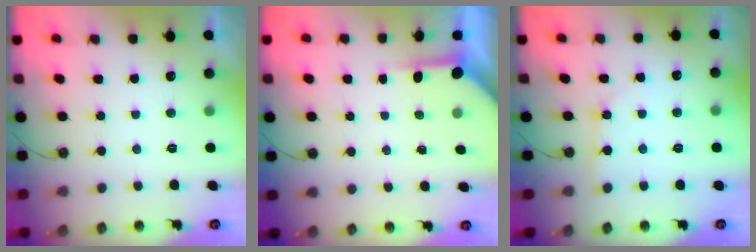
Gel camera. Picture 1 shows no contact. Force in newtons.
{"total": 3.5, "press": 3.5, "slide": 0.3}
{"total": 2.2, "press": 2.2, "slide": 0.2}